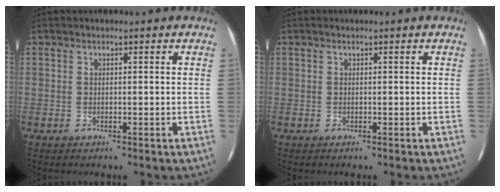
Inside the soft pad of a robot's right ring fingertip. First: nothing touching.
{"total": 0.0}